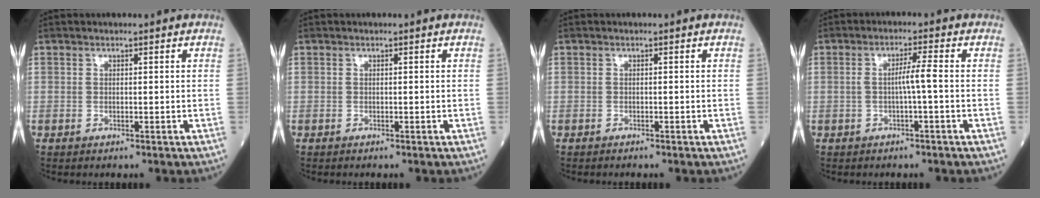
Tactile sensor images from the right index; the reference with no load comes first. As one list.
[{"total": 0.0}, {"total": 0.7, "force": [-0.6, 0.1, 0.2], "torque": [-0.008, -0.001, -0.010]}, {"total": 2.9, "force": [-0.5, -0.5, 2.8], "torque": [-0.051, 0.006, -0.007]}]